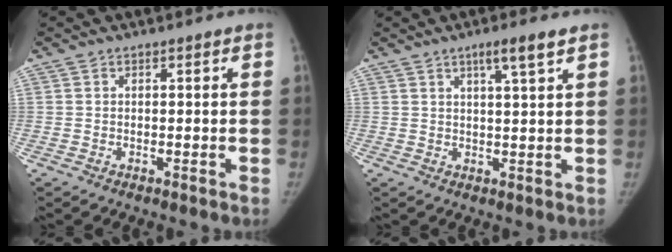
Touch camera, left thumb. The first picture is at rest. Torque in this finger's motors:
{"motor_torque": [0.31, -0.31, 0.31, -0.47, 0.20]}